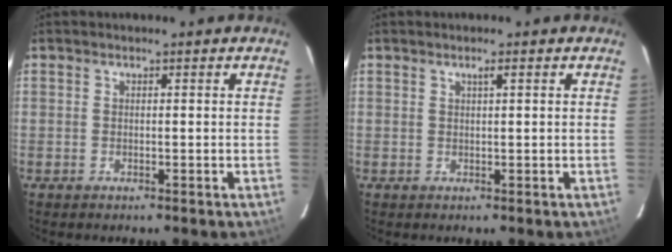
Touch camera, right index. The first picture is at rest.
{"total": 0.9, "force": [0.5, -0.1, 0.8], "torque": [-0.013, 0.004, 0.008]}